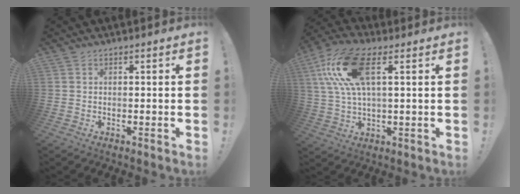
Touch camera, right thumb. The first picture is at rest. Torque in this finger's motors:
{"motor_torque": [2.16, 2.21, 0.67, 0.12, 0.49]}